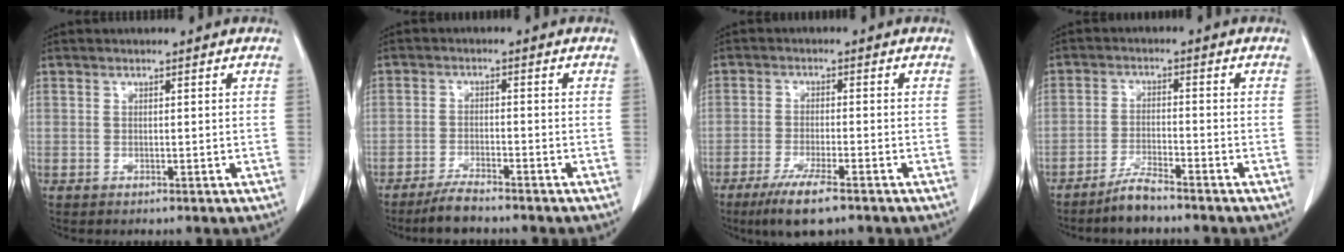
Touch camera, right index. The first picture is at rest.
{"total": 4.3, "force": [-3.8, 0.3, 2.0], "torque": [-0.039, -0.011, -0.069]}
{"total": 7.2, "force": [-4.9, 0.7, 5.3], "torque": [-0.098, -0.019, -0.082]}
{"total": 4.2, "force": [-3.7, 0.2, 2.0], "torque": [-0.041, -0.008, -0.072]}